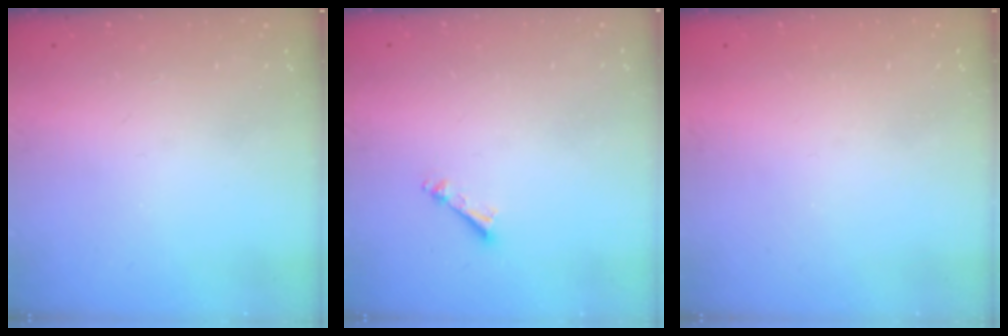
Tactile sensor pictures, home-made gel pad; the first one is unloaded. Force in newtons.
{"total": 3.4, "press": 3.4, "slide": 0.4}
{"total": 1.3, "press": 1.3, "slide": 0.2}